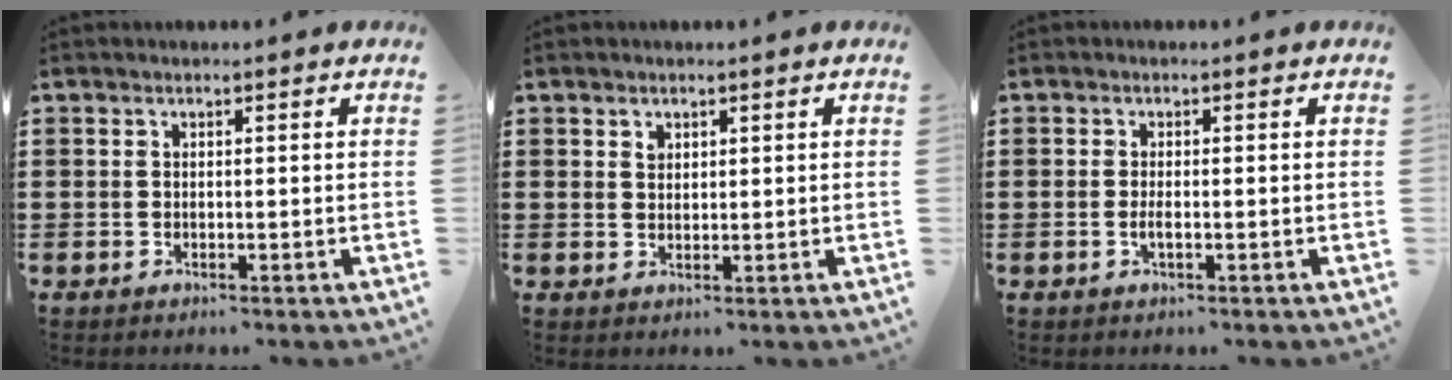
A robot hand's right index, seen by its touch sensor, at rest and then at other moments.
{"total": 1.3, "force": [0.9, 0.9, 0.4], "torque": [-0.001, -0.001, 0.017]}
{"total": 1.2, "force": [-0.4, 0.3, 1.1], "torque": [-0.022, -0.001, -0.006]}